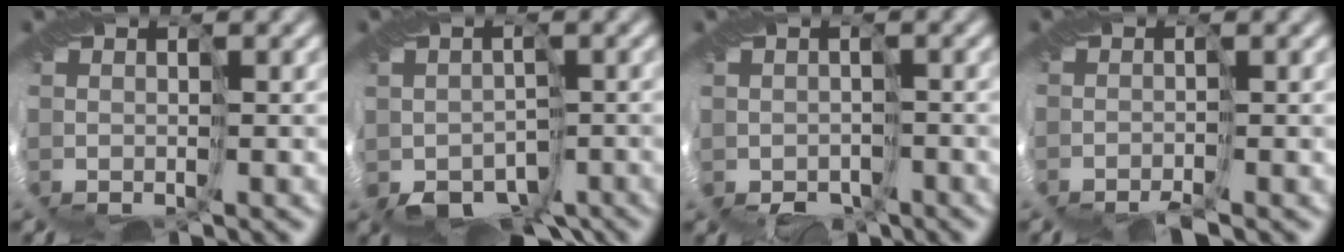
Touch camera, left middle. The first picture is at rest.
{"total": 4.8, "force": [-3.2, 3.2, 1.7], "torque": [-0.026, -0.021, -0.048]}
{"total": 3.1, "force": [-1.9, 2.4, 0.7], "torque": [0.003, -0.012, -0.019]}
{"total": 1.7, "force": [-1.6, -0.2, 0.4], "torque": [-0.002, 0.002, -0.037]}